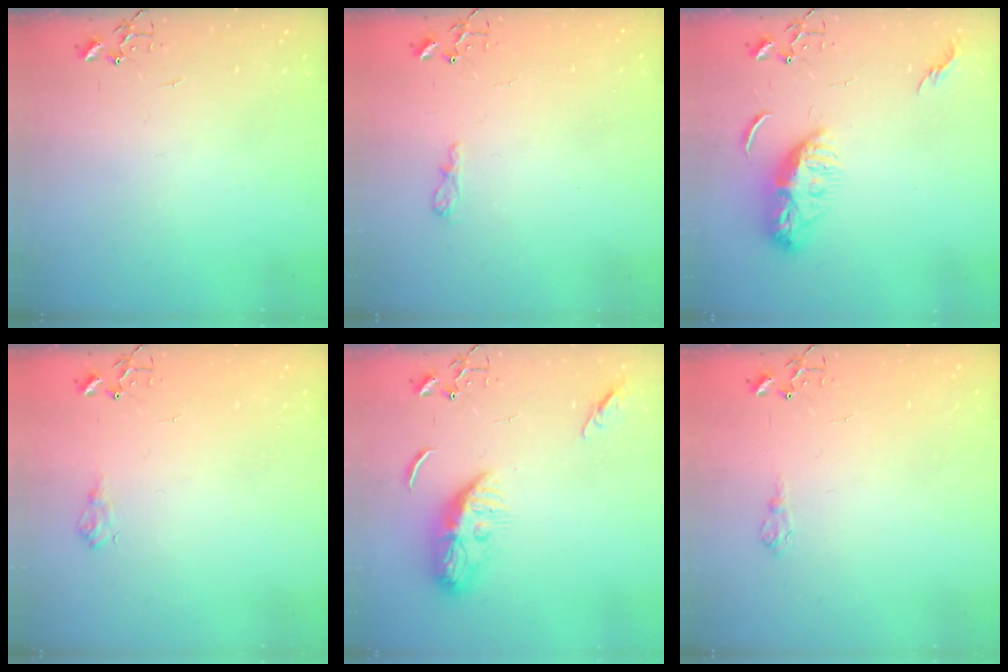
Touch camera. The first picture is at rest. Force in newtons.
{"total": 6.9, "press": 6.8, "slide": 0.8}
{"total": 10.2, "press": 10.2, "slide": 0.9}
{"total": 7.3, "press": 7.3, "slide": 0.4}
{"total": 10.4, "press": 10.4, "slide": 1.2}
{"total": 5.2, "press": 5.1, "slide": 0.6}